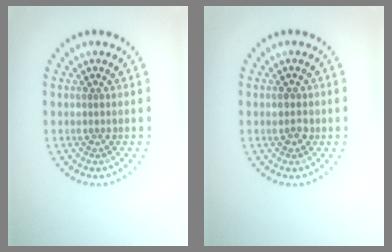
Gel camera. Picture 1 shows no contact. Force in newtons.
{"total": 1.5, "press": 1.5, "slide": 0.1}